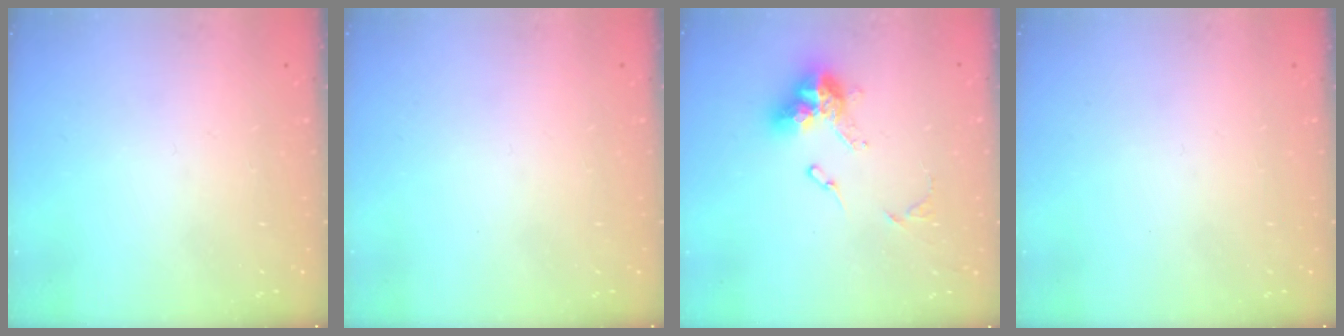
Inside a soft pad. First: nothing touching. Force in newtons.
{"total": 0.0}
{"total": 12.3, "press": 12.3, "slide": 1.2}
{"total": 0.0}